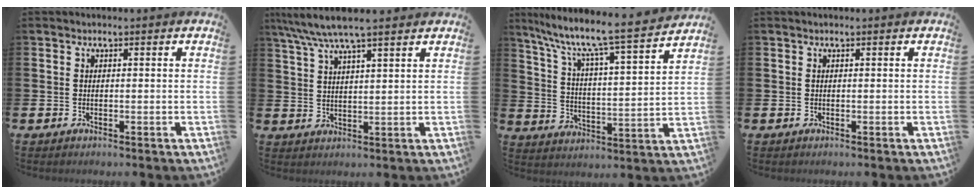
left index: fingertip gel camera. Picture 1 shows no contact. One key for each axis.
{"total": 6.3, "fx": 5.4, "fy": 0.7, "fz": 3.1, "tx": -0.069, "ty": -0.019, "tz": 0.095}
{"total": 8.9, "fx": 7.9, "fy": 0.5, "fz": 4.2, "tx": -0.101, "ty": -0.065, "tz": 0.124}
{"total": 0.0}